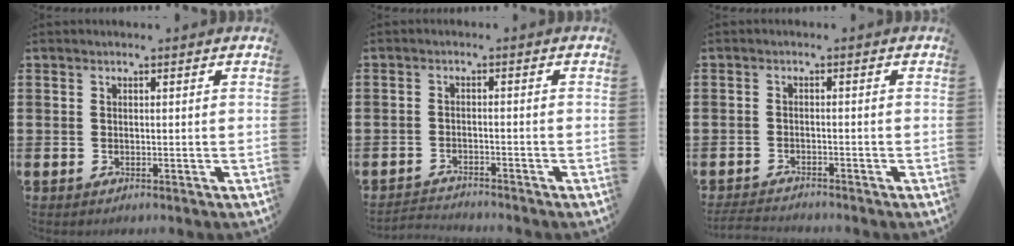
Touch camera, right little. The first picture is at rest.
{"total": 1.7, "force": [-1.7, -0.1, -0.1], "torque": [-0.003, 0.004, -0.037]}
{"total": 1.9, "force": [-1.9, 0.1, 0.3], "torque": [-0.007, 0.003, -0.038]}